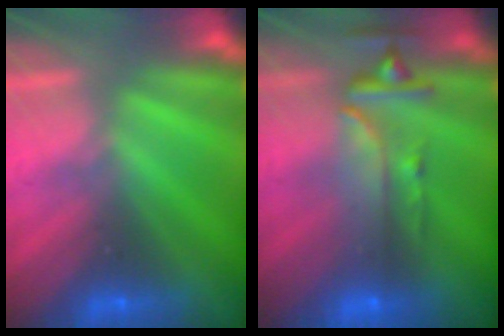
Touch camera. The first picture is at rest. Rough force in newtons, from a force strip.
{"total": 5.7}